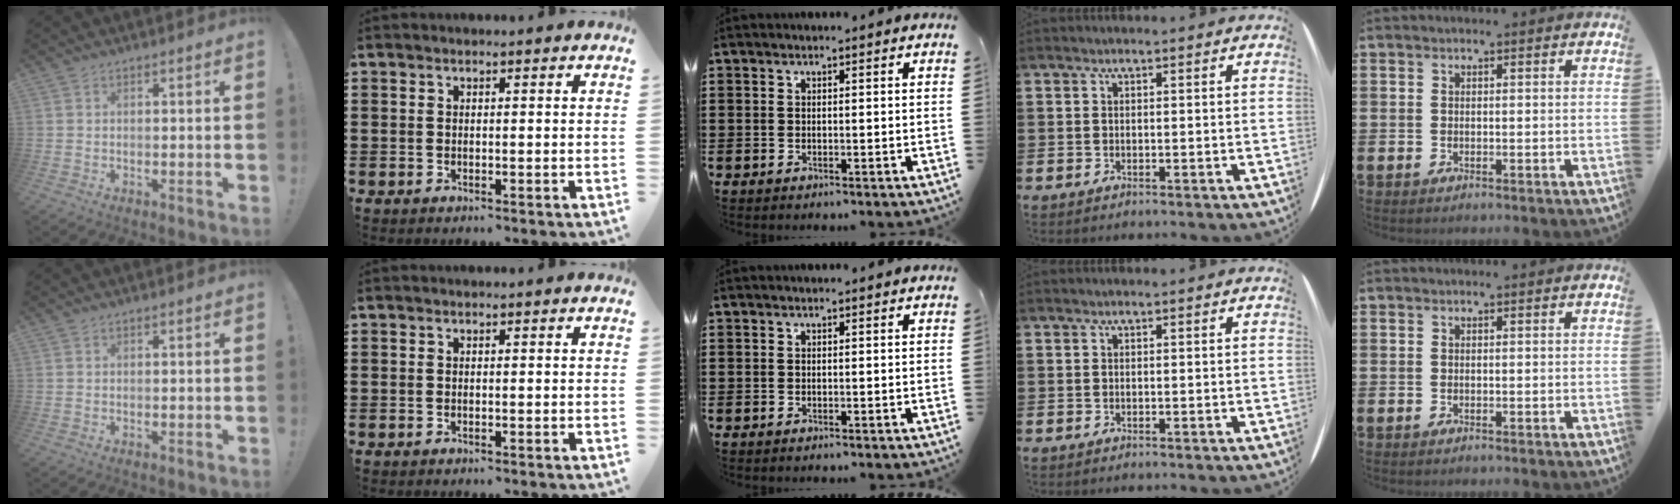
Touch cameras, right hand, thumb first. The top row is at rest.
{}